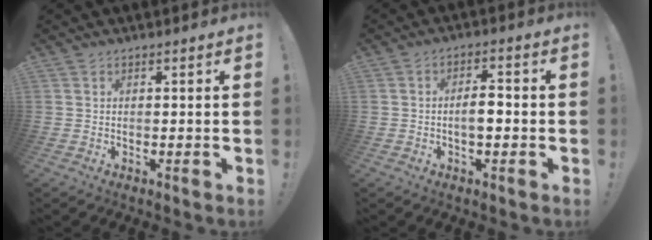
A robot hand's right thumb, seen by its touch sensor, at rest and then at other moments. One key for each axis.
{"total": 5.2, "fx": -1.1, "fy": 2.2, "fz": 4.5, "tx": -0.063, "ty": 0.007, "tz": -0.023}